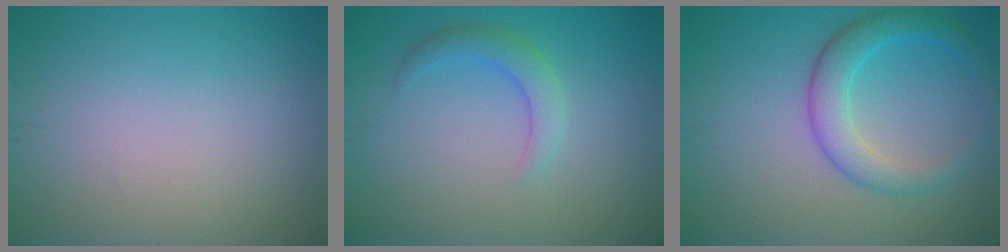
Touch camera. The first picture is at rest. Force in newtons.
{"total": 2.3, "press": 2.3, "slide": 0.1}
{"total": 4.0, "press": 4.0, "slide": 0.2}